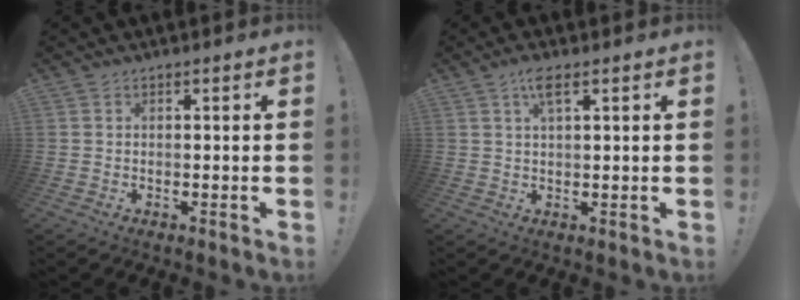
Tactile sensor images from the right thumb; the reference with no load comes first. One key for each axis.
{"total": 4.1, "fx": 2.1, "fy": 0.9, "fz": 3.4, "tx": -0.061, "ty": 0.000, "tz": 0.033}